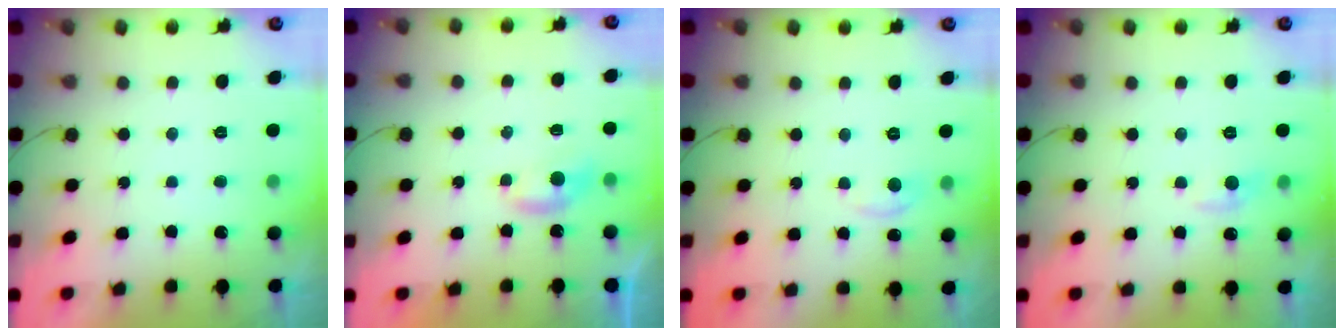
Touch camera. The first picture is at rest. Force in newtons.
{"total": 4.7, "press": 4.6, "slide": 0.6}
{"total": 3.5, "press": 3.5, "slide": 0.5}
{"total": 5.9, "press": 5.8, "slide": 0.8}